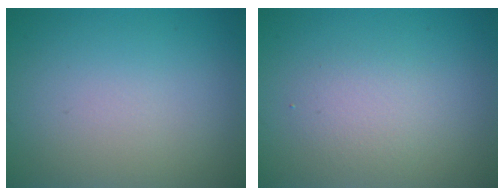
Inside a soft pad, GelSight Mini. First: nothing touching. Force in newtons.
{"total": 2.0, "press": 2.0, "slide": 0.1}